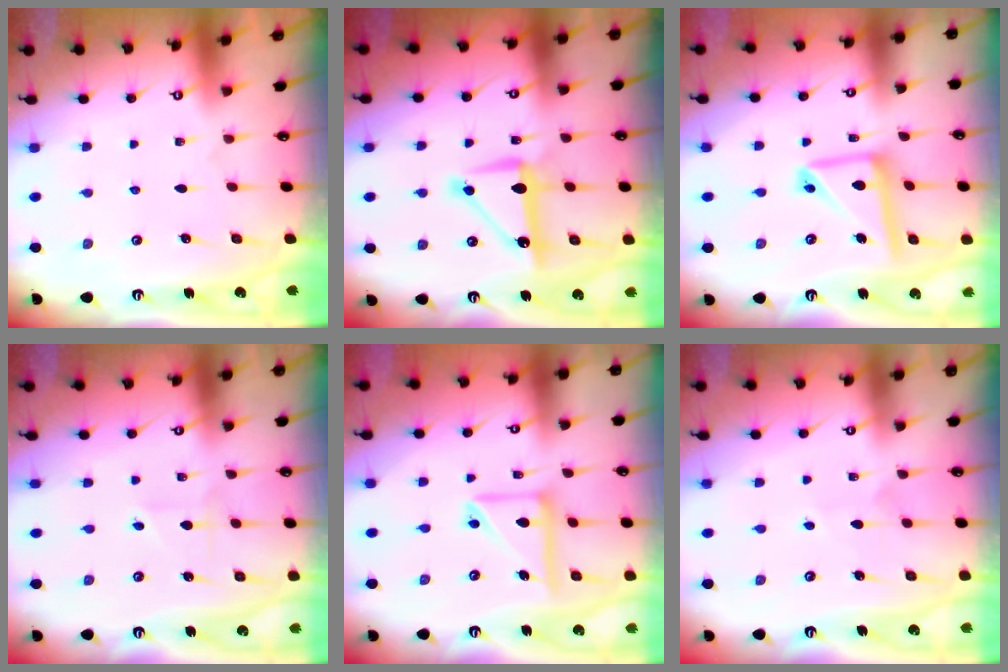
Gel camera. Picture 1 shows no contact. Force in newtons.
{"total": 10.9, "press": 10.9, "slide": 0.6}
{"total": 13.3, "press": 13.3, "slide": 1.4}
{"total": 1.9, "press": 1.9, "slide": 0.2}
{"total": 14.4, "press": 14.3, "slide": 1.9}
{"total": 2.9, "press": 2.9, "slide": 0.3}